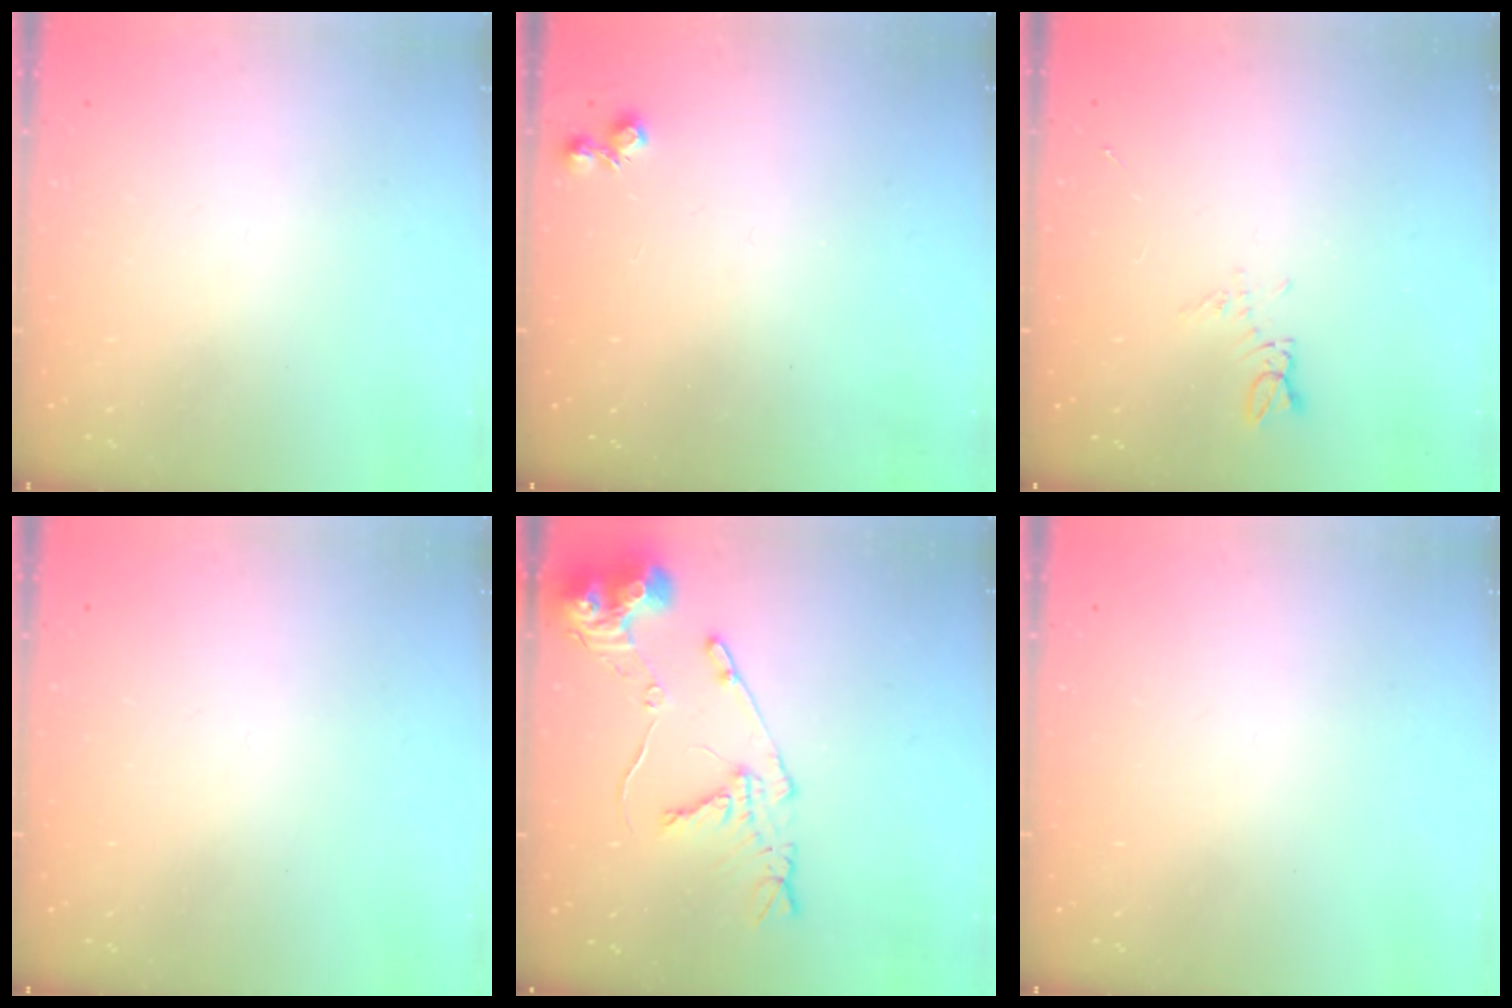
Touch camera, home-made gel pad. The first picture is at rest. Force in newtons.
{"total": 5.4, "press": 5.4, "slide": 0.7}
{"total": 5.4, "press": 5.3, "slide": 0.7}
{"total": 0.0}
{"total": 12.8, "press": 12.7, "slide": 1.4}
{"total": 0.0}